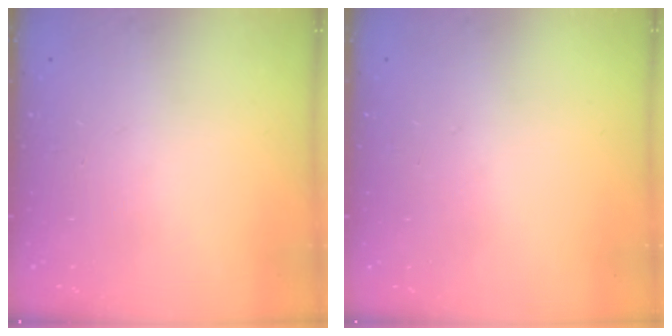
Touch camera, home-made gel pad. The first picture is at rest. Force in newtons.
{"total": 0.0}